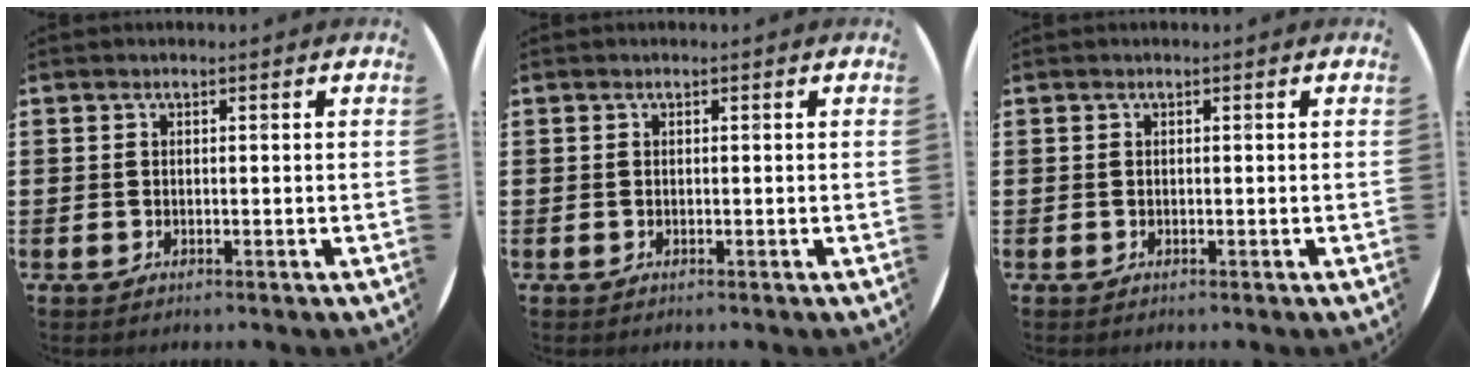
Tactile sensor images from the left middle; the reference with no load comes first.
{"total": 0.0}
{"total": 0.0}